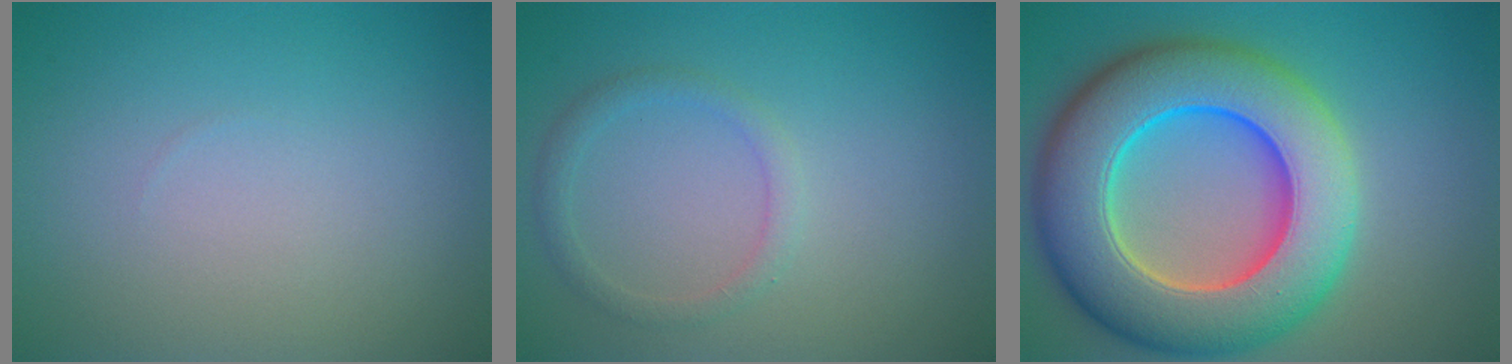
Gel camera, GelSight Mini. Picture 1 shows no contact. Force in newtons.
{"total": 1.5, "press": 1.5, "slide": 0.1}
{"total": 13.3, "press": 13.1, "slide": 2.1}